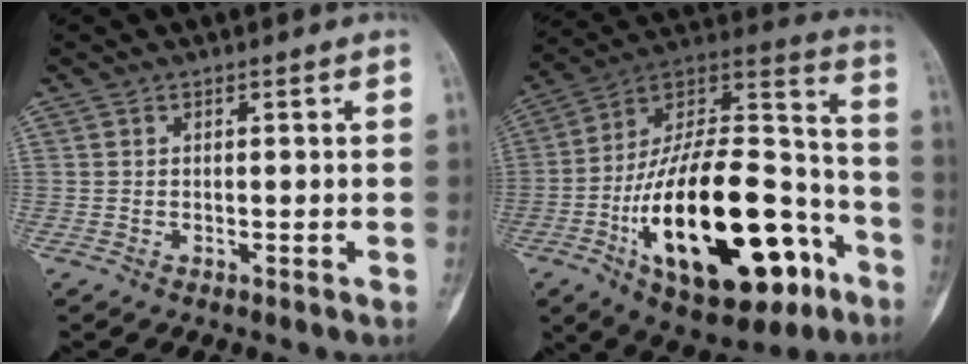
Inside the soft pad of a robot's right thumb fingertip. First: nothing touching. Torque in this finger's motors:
{"motor_torque": [2.40, 2.61, 2.46, -0.31, 0.91]}